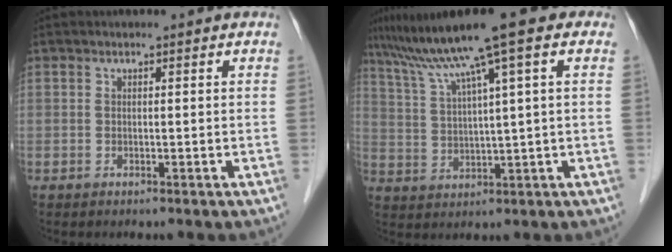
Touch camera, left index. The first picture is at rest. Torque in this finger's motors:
{"motor_torque": [1.03, -1.11, 0.30, 0.21]}